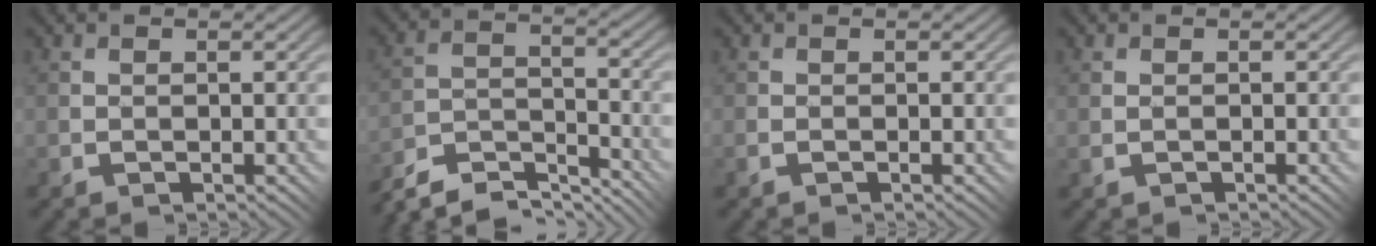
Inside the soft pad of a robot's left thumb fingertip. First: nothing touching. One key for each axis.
{"total": 9.2, "fx": -8.6, "fy": 1.7, "fz": 3.0, "tx": -0.059, "ty": 0.011, "tz": -0.160}
{"total": 0.6, "fx": -0.4, "fy": 0.2, "fz": 0.4, "tx": -0.008, "ty": 0.000, "tz": -0.009}
{"total": 0.6, "fx": -0.2, "fy": 0.2, "fz": 0.5, "tx": -0.011, "ty": 0.001, "tz": -0.002}